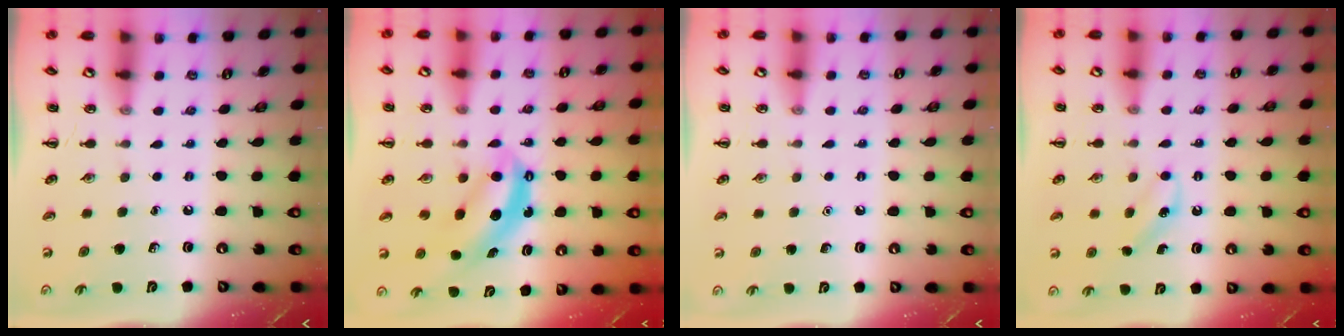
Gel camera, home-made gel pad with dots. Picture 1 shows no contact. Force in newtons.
{"total": 6.0, "press": 6.0, "slide": 0.8}
{"total": 1.5, "press": 1.5, "slide": 0.1}
{"total": 5.5, "press": 5.3, "slide": 1.4}